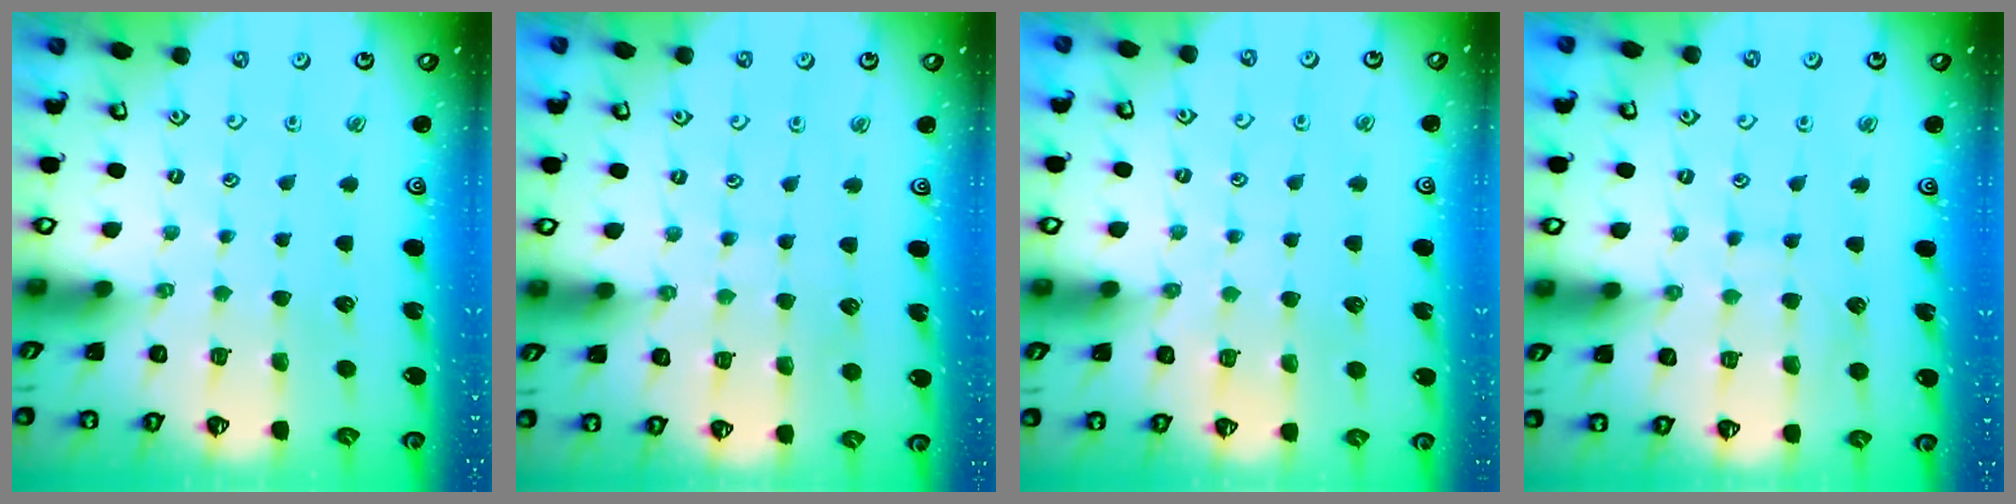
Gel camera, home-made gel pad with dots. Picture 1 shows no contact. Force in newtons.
{"total": 5.2, "press": 5.1, "slide": 0.7}
{"total": 5.0, "press": 5.0, "slide": 0.6}
{"total": 6.9, "press": 6.9, "slide": 0.5}